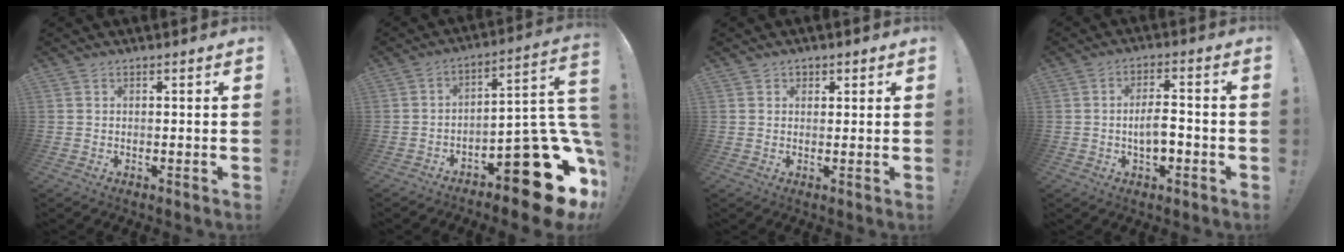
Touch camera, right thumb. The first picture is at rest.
{"total": 20.7, "force": [-11.0, 7.4, 15.9], "torque": [-0.166, 0.053, -0.171]}
{"total": 1.7, "force": [0.8, 1.5, 0.2], "torque": [0.005, -0.002, 0.013]}
{"total": 7.0, "force": [-1.5, 3.0, 6.1], "torque": [-0.116, 0.007, -0.028]}